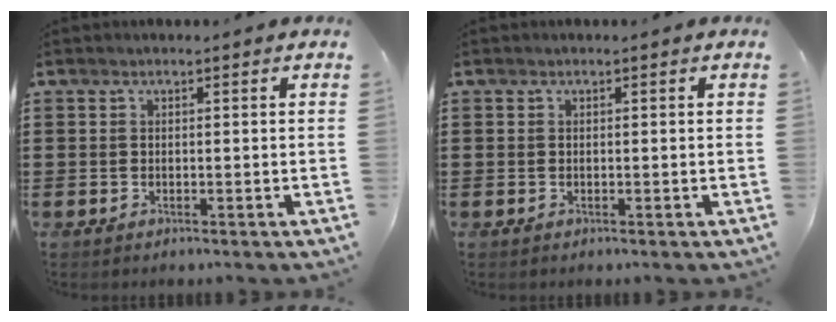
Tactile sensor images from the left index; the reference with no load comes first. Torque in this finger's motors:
{"motor_torque": [0.00, 0.00, 0.00, -0.01]}